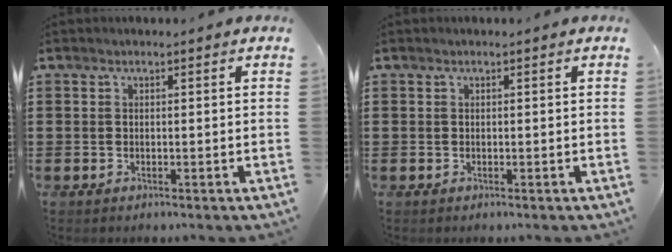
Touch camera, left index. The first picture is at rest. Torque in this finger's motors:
{"motor_torque": [-0.07, -0.04, 0.01, -0.01]}